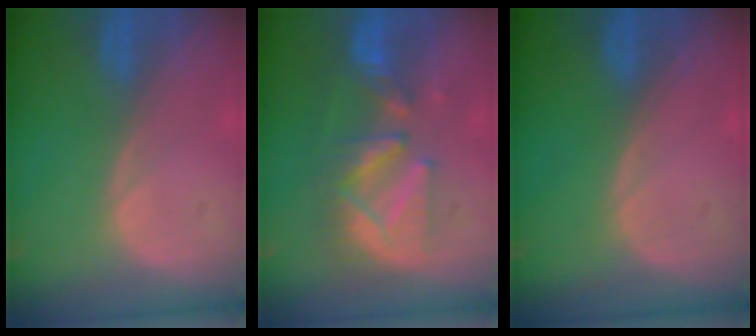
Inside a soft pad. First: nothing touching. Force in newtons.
{"total": 8.9, "press": 8.8, "slide": 1.0}
{"total": 0.0}